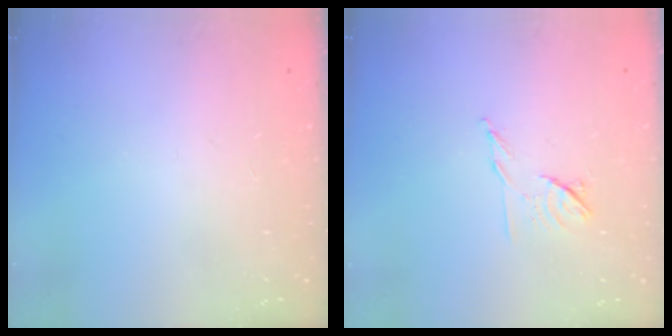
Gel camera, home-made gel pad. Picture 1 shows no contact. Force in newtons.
{"total": 7.1, "press": 7.0, "slide": 1.2}